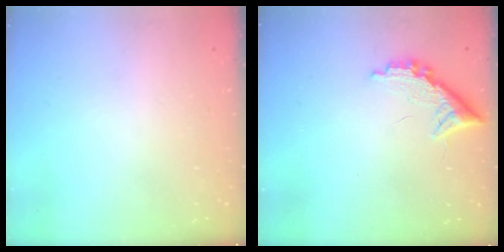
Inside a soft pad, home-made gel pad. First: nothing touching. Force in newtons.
{"total": 11.1, "press": 11.1, "slide": 0.3}